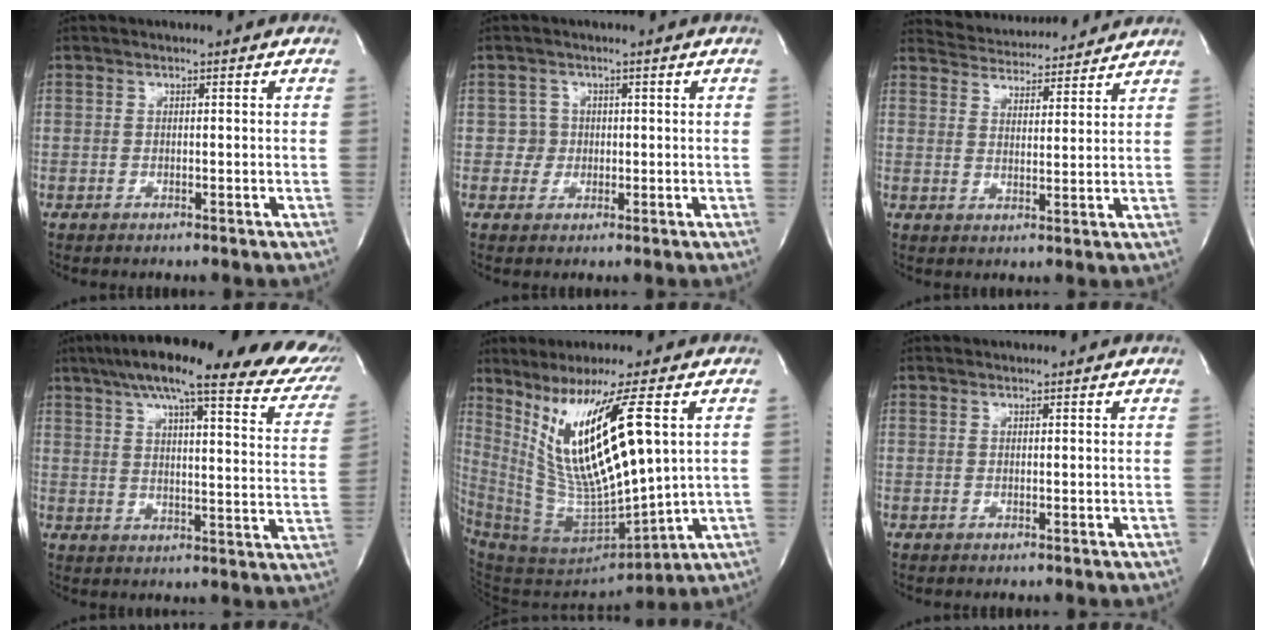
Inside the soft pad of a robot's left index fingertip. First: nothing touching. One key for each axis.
{"total": 2.2, "fx": 0.2, "fy": 2.2, "fz": -0.3, "tx": 0.015, "ty": 0.006, "tz": -0.001}
{"total": 11.0, "fx": 10.8, "fy": 1.8, "fz": 1.6, "tx": -0.027, "ty": 0.016, "tz": 0.151}
{"total": 29.7, "fx": 23.5, "fy": 4.9, "fz": 17.6, "tx": -0.216, "ty": -0.007, "tz": 0.281}
{"total": 16.9, "fx": 6.3, "fy": 1.2, "fz": 15.6, "tx": -0.310, "ty": -0.029, "tz": 0.129}
{"total": 1.5, "fx": 1.5, "fy": 0.1, "fz": 0.1, "tx": -0.006, "ty": 0.014, "tz": 0.024}